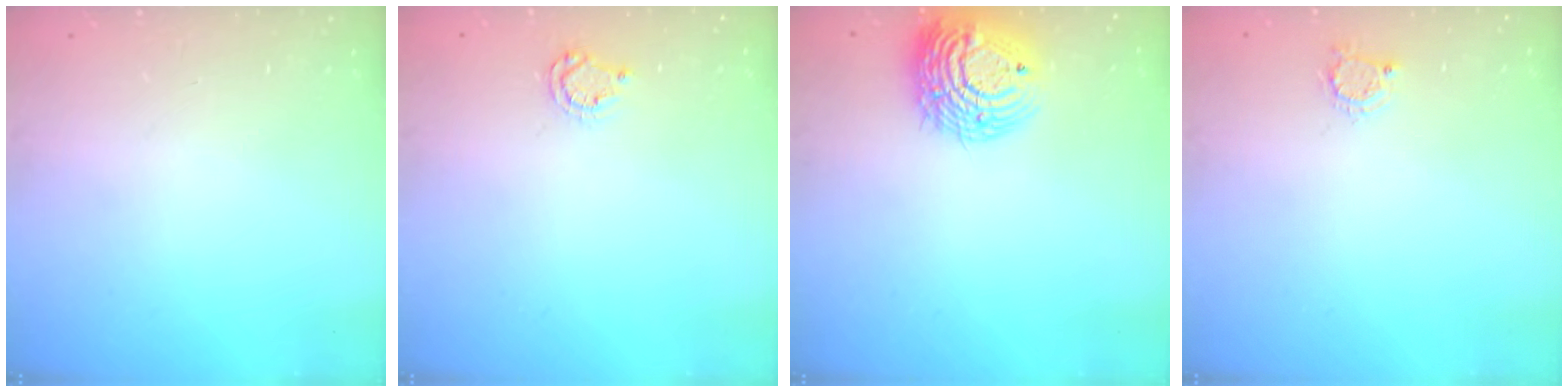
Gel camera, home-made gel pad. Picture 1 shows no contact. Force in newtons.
{"total": 5.0, "press": 5.0, "slide": 0.6}
{"total": 14.1, "press": 13.9, "slide": 1.9}
{"total": 3.8, "press": 3.7, "slide": 0.4}